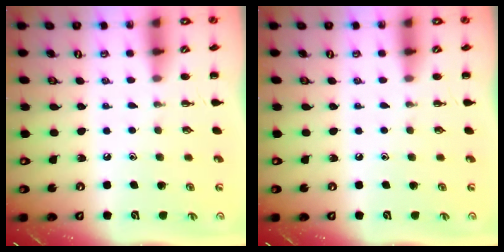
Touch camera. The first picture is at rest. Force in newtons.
{"total": 0.0}